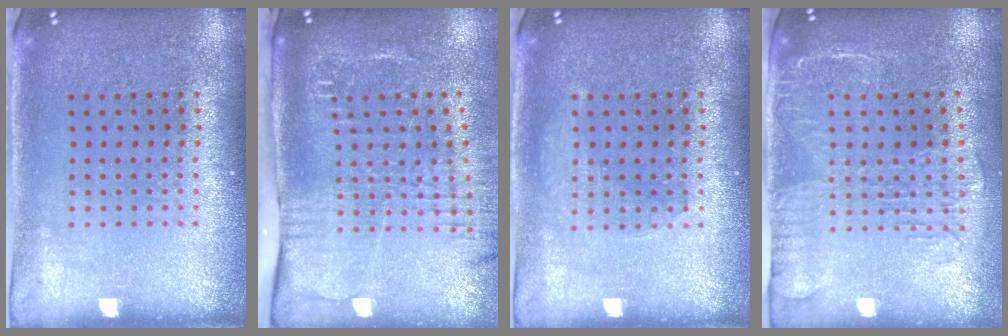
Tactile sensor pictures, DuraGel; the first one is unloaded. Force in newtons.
{"total": 2.7, "press": 2.2, "slide": 1.7}
{"total": 1.3, "press": 1.3, "slide": 0.2}
{"total": 1.8, "press": 1.5, "slide": 1.0}